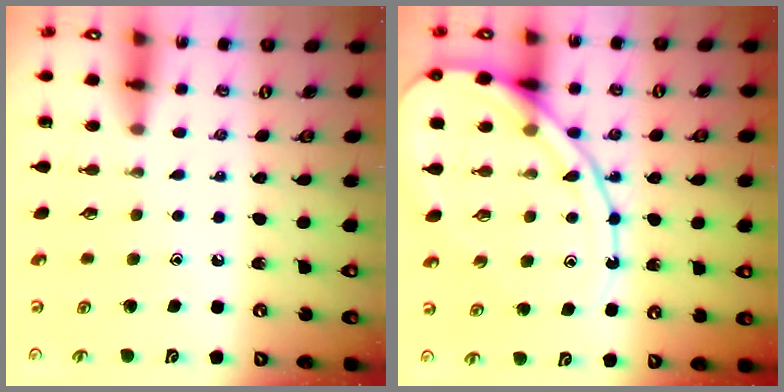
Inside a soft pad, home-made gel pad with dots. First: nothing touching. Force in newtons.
{"total": 15.4, "press": 15.3, "slide": 1.6}